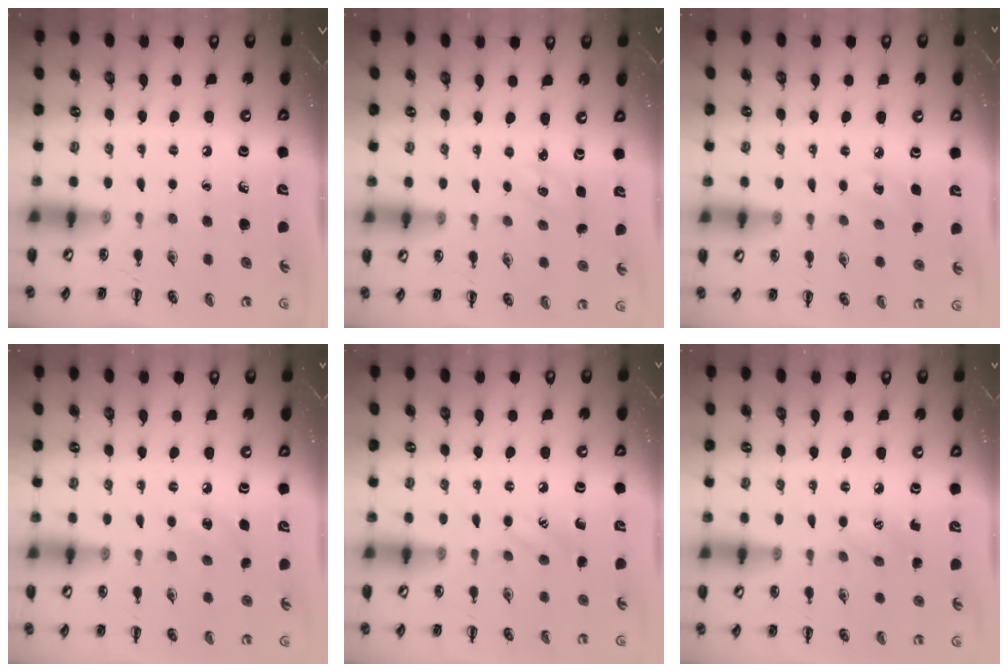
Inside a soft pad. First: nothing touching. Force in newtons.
{"total": 2.1, "press": 2.0, "slide": 0.6}
{"total": 5.3, "press": 5.1, "slide": 1.5}
{"total": 7.2, "press": 6.9, "slide": 2.0}
{"total": 6.5, "press": 6.3, "slide": 1.8}
{"total": 4.9, "press": 4.7, "slide": 1.4}